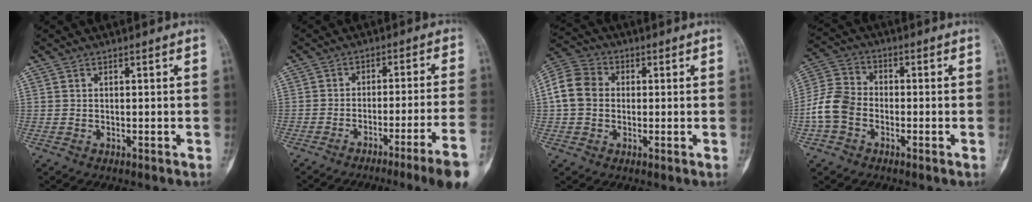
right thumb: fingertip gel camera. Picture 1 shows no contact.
{"total": 12.4, "force": [-7.9, -1.7, 9.4], "torque": [-0.134, 0.043, -0.109]}
{"total": 8.3, "force": [0.4, 6.8, 4.6], "torque": [-0.085, 0.023, -0.004]}
{"total": 8.3, "force": [-2.5, 6.3, 4.8], "torque": [-0.095, 0.025, -0.058]}